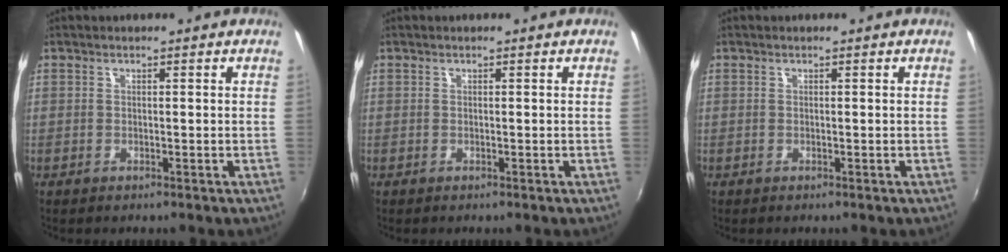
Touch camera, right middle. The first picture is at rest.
{"total": 0.0}
{"total": 0.0}